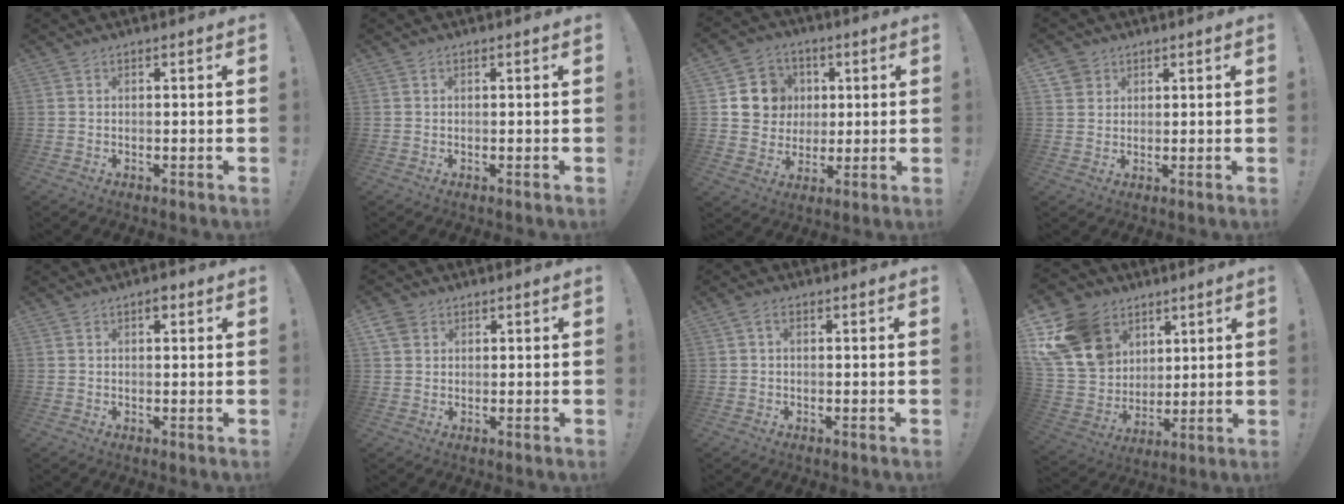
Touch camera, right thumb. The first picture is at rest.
{"total": 0.0}
{"total": 10.7, "force": [2.1, 10.2, 2.4], "torque": [-0.025, -0.005, 0.049]}
{"total": 3.9, "force": [2.1, 3.3, 0.4], "torque": [-0.005, -0.010, 0.041]}
{"total": 1.8, "force": [0.9, 0.9, 1.2], "torque": [-0.012, -0.003, 0.013]}
{"total": 4.4, "force": [2.3, 3.4, 1.5], "torque": [-0.022, -0.006, 0.044]}
{"total": 1.7, "force": [0.0, 0.9, 1.4], "torque": [-0.031, 0.006, 0.001]}
{"total": 19.6, "force": [8.8, 15.4, 8.4], "torque": [-0.157, -0.036, 0.191]}